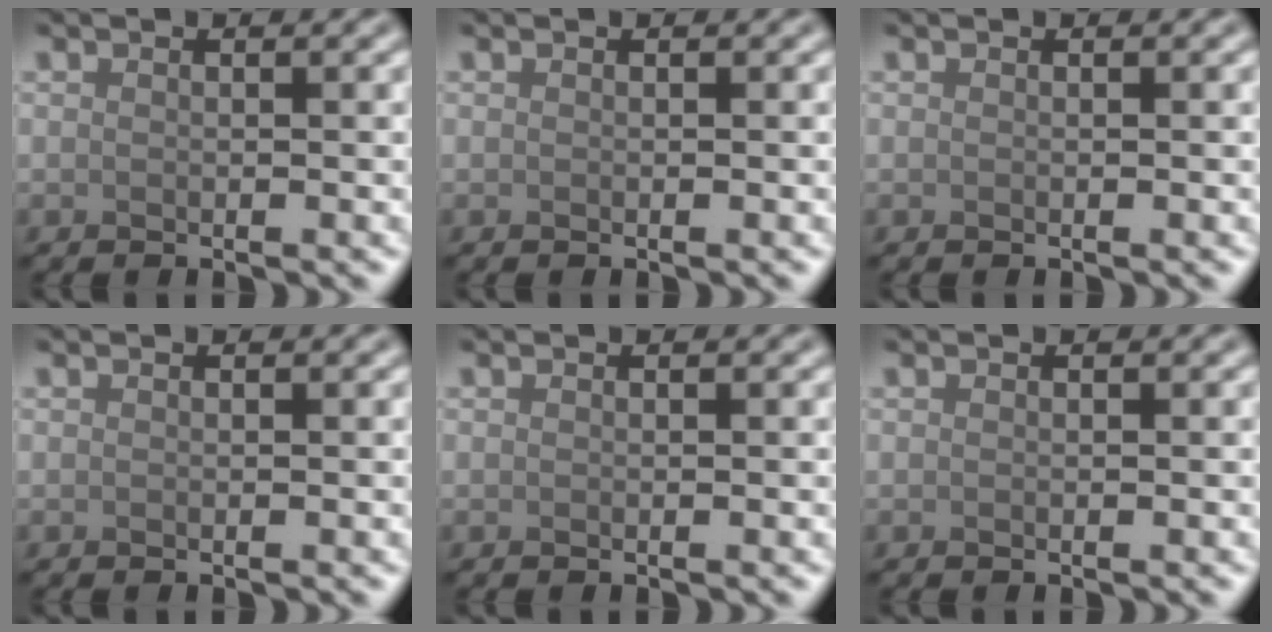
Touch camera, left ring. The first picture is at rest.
{"total": 0.0}
{"total": 0.0}
{"total": 0.0}
{"total": 0.0}
{"total": 0.0}